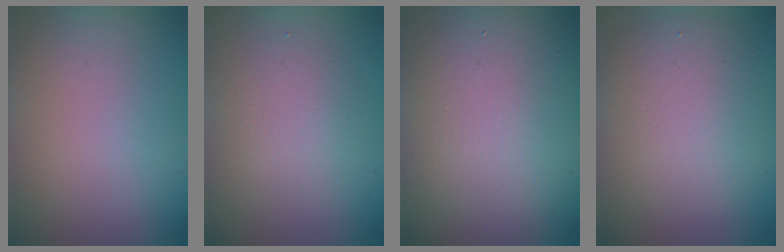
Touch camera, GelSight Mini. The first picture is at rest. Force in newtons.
{"total": 2.5, "press": 2.4, "slide": 0.1}
{"total": 16.6, "press": 16.6, "slide": 0.6}
{"total": 5.0, "press": 5.0, "slide": 0.4}